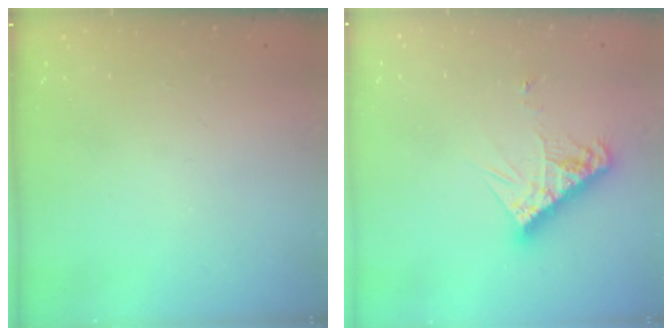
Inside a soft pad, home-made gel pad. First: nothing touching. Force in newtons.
{"total": 10.5, "press": 10.4, "slide": 0.9}